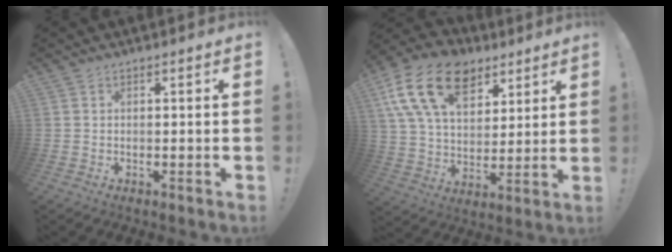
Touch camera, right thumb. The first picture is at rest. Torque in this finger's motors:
{"motor_torque": [-0.88, 2.00, 0.82, 0.12, 0.35]}